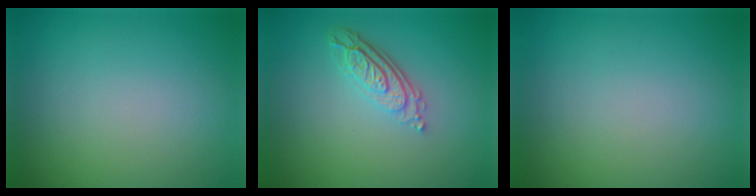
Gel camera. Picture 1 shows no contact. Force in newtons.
{"total": 3.8, "press": 2.7, "slide": 2.6}
{"total": 0.0}